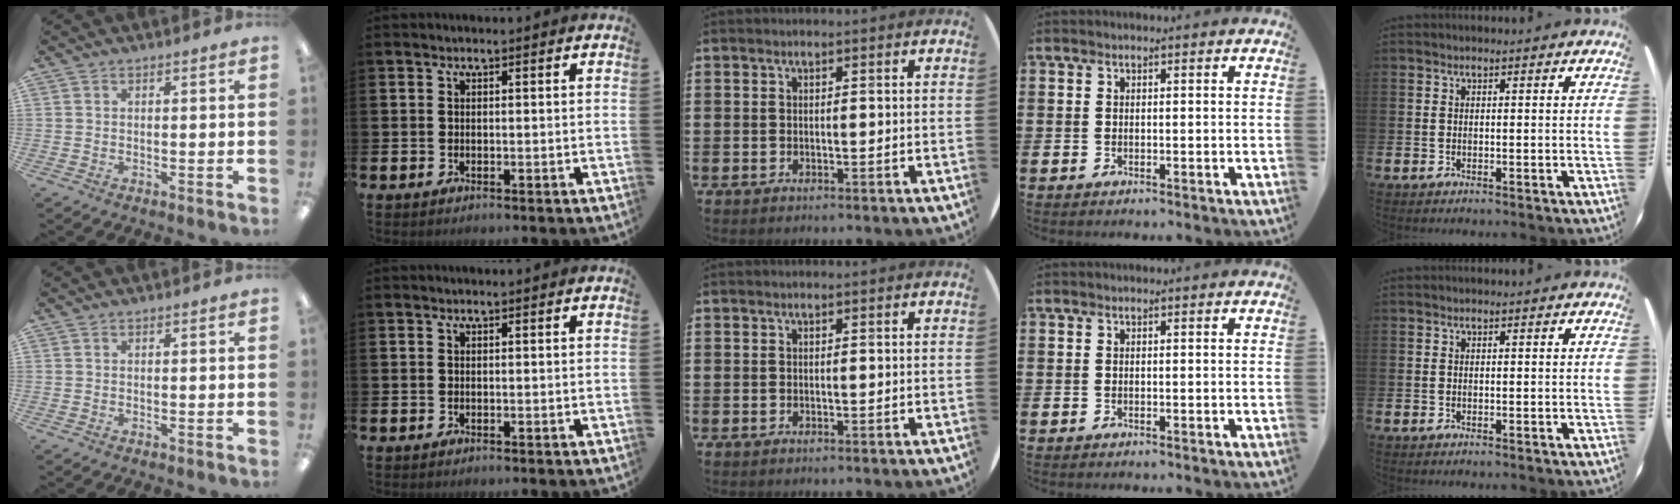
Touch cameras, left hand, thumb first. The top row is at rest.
{}